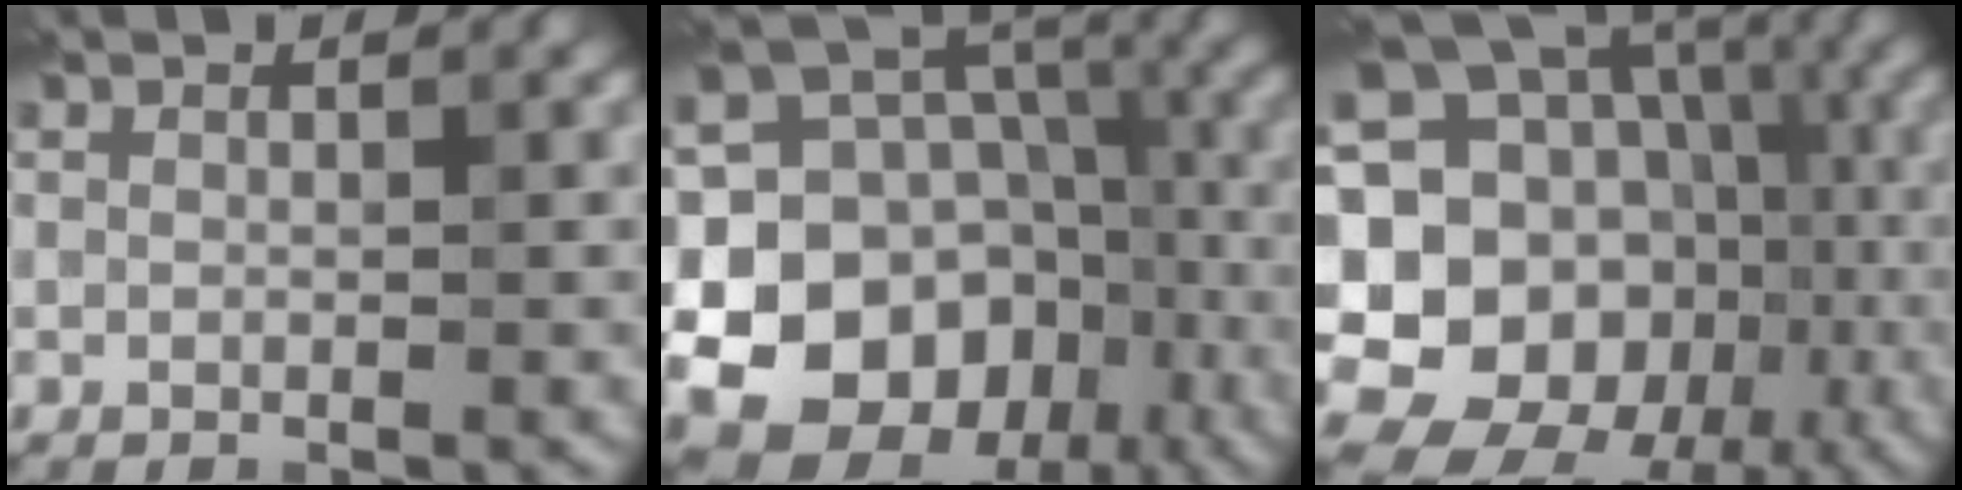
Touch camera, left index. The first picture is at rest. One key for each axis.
{"total": 16.8, "fx": -4.8, "fy": 14.5, "fz": 7.0, "tx": -0.138, "ty": -0.011, "tz": -0.078}
{"total": 21.6, "fx": -3.3, "fy": 18.9, "fz": 9.9, "tx": -0.173, "ty": 0.019, "tz": -0.077}